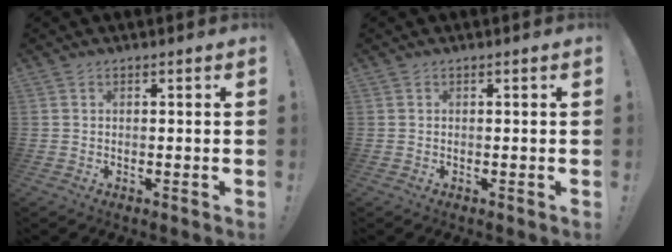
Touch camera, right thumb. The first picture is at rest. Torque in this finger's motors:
{"motor_torque": [-0.10, 0.10, 0.06, -0.06, 0.06]}